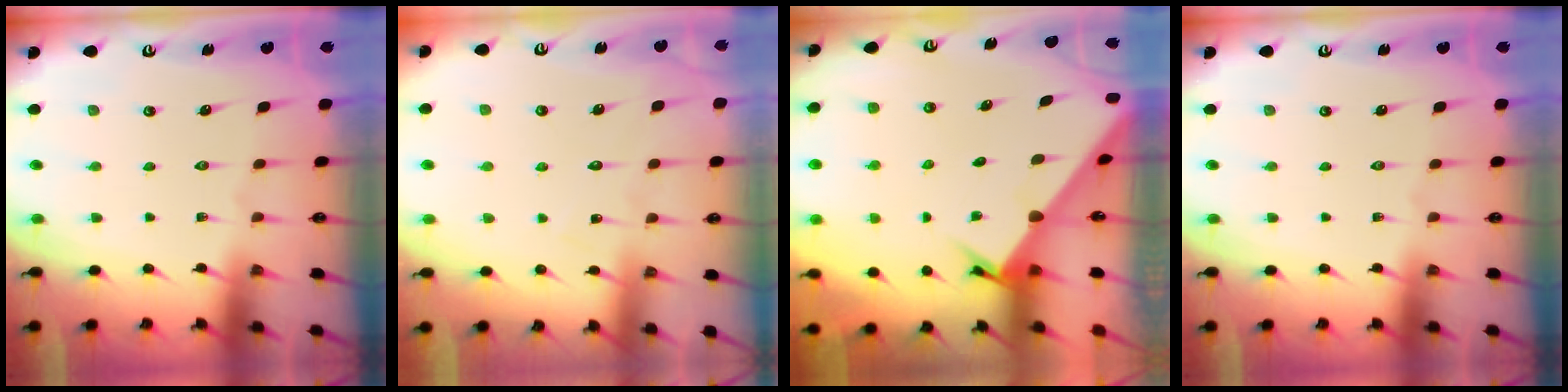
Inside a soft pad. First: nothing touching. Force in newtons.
{"total": 6.1, "press": 6.1, "slide": 0.4}
{"total": 2.5, "press": 2.5, "slide": 0.2}
{"total": 0.0}